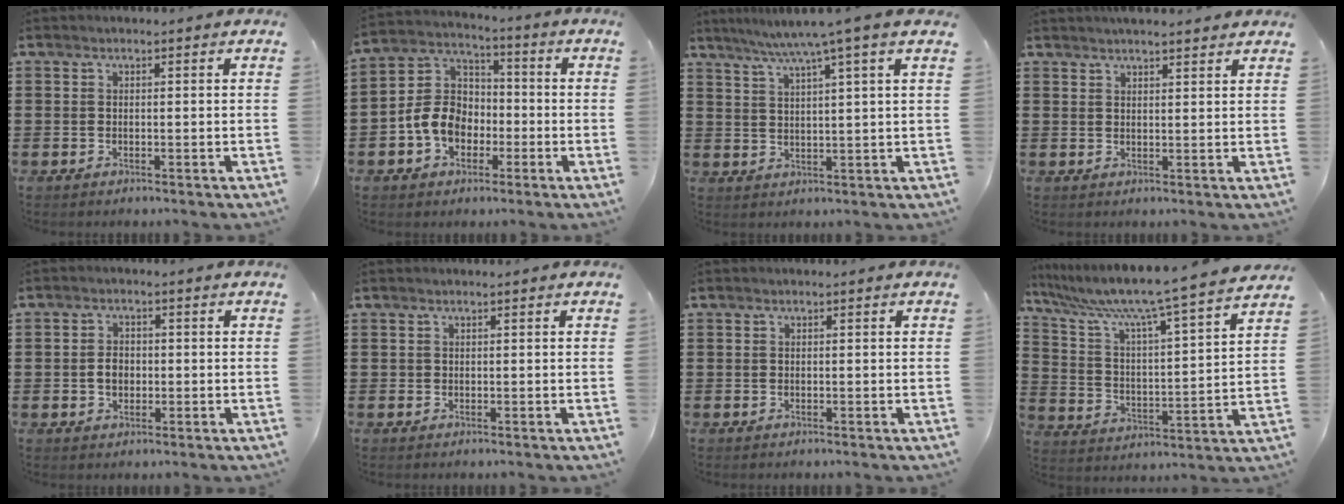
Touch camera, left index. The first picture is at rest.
{"total": 8.2, "force": [-2.6, 6.5, 4.2], "torque": [-0.119, 0.013, -0.057]}
{"total": 5.9, "force": [4.1, -0.9, 4.1], "torque": [-0.091, -0.011, 0.067]}
{"total": 2.4, "force": [2.3, -0.1, 0.4], "torque": [-0.013, -0.002, 0.044]}
{"total": 2.7, "force": [-0.3, 2.0, 1.8], "torque": [-0.038, 0.004, -0.008]}
{"total": 0.0}
{"total": 0.0}
{"total": 8.5, "force": [7.2, -0.7, 4.4], "torque": [-0.116, -0.060, 0.111]}